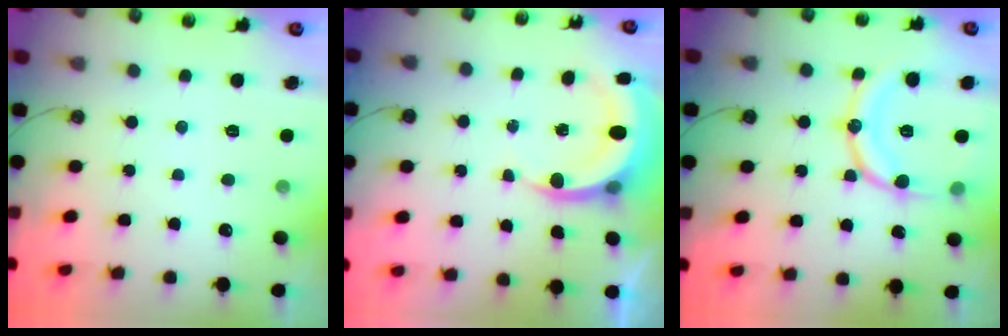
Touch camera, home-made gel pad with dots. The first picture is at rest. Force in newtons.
{"total": 6.4, "press": 6.3, "slide": 1.4}
{"total": 15.4, "press": 15.4, "slide": 0.7}